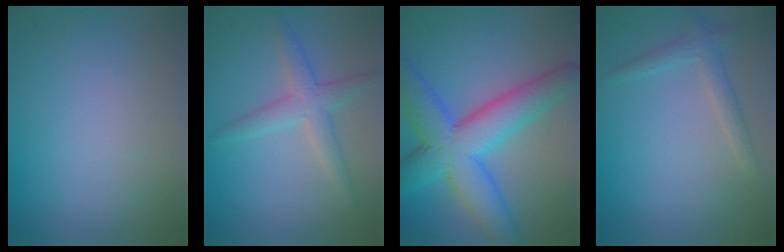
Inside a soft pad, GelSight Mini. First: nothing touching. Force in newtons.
{"total": 3.0, "press": 3.0, "slide": 0.1}
{"total": 8.9, "press": 8.9, "slide": 0.2}
{"total": 1.8, "press": 1.8, "slide": 0.1}